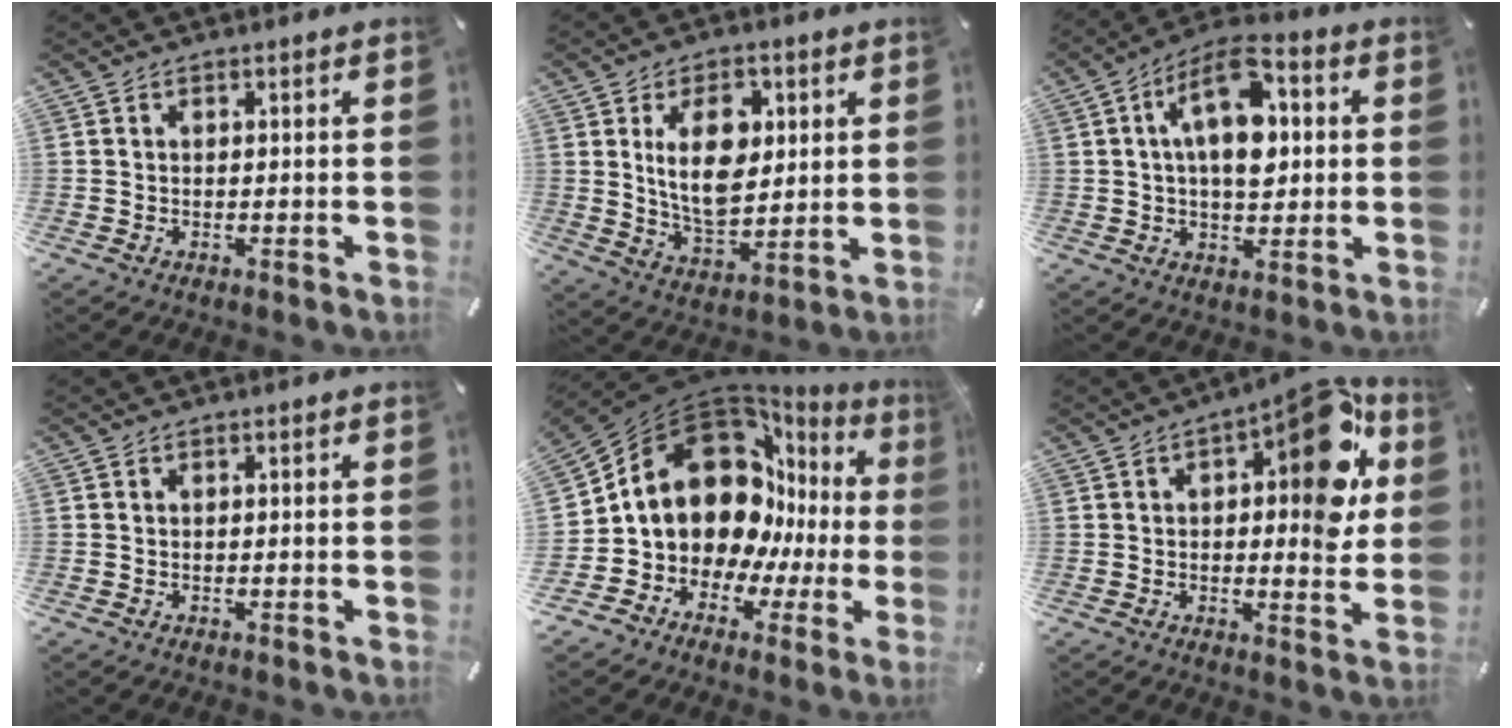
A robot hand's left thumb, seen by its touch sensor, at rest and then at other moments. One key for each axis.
{"total": 14.0, "fx": 3.6, "fy": 9.1, "fz": 10.1, "tx": -0.189, "ty": -0.002, "tz": 0.060}
{"total": 14.1, "fx": 2.9, "fy": 8.3, "fz": 11.0, "tx": -0.186, "ty": -0.014, "tz": 0.049}
{"total": 0.0}
{"total": 18.0, "fx": 5.4, "fy": 13.7, "fz": 10.4, "tx": -0.180, "ty": -0.066, "tz": 0.101}
{"total": 16.1, "fx": 6.2, "fy": 7.2, "fz": 13.0, "tx": -0.143, "ty": -0.046, "tz": 0.095}